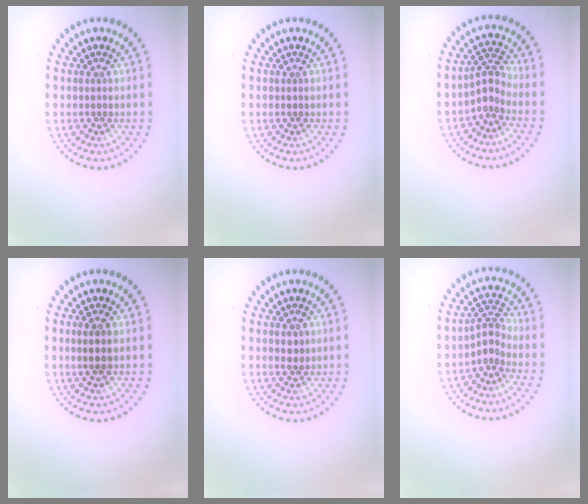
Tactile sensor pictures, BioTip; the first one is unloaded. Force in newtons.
{"total": 0.0}
{"total": 2.2, "press": 1.6, "slide": 1.5}
{"total": 1.5, "press": 1.4, "slide": 0.7}
{"total": 1.1, "press": 1.0, "slide": 0.4}
{"total": 2.0, "press": 1.3, "slide": 1.6}